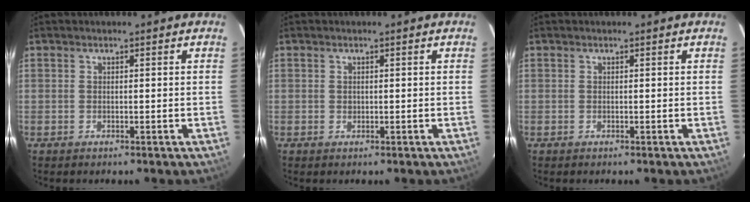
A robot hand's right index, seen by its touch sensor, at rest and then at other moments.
{"total": 0.6, "force": [0.1, 0.6, 0.1], "torque": [0.001, 0.002, 0.002]}
{"total": 0.0}